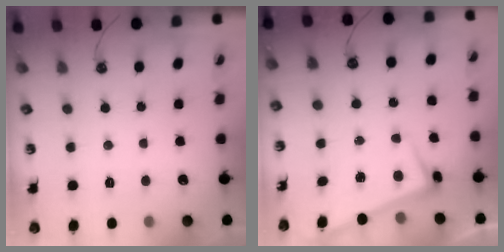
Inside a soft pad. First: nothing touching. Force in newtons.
{"total": 2.9, "press": 2.9, "slide": 0.4}